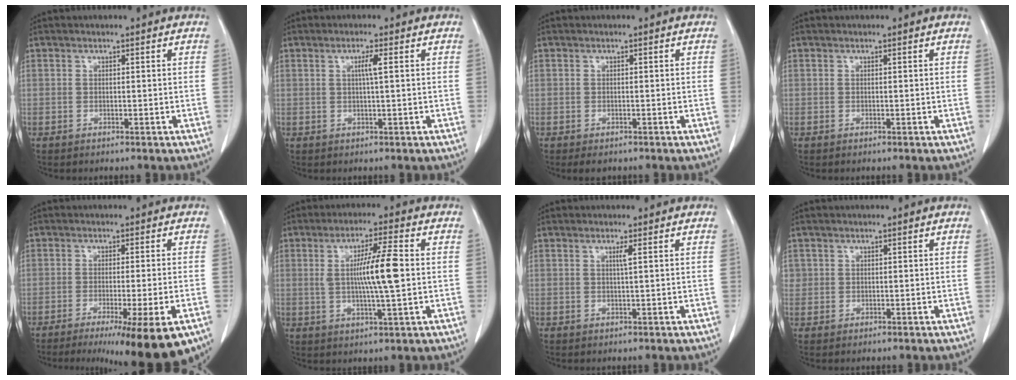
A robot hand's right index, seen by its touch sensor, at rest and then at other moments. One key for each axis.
{"total": 2.0, "fx": 0.4, "fy": -0.4, "fz": 1.9, "tx": -0.035, "ty": 0.001, "tz": 0.006}
{"total": 1.7, "fx": -1.3, "fy": 0.9, "fz": 0.7, "tx": -0.012, "ty": -0.001, "tz": -0.012}
{"total": 0.0}
{"total": 13.5, "fx": -8.9, "fy": 0.2, "fz": 10.2, "tx": -0.102, "ty": -0.032, "tz": -0.128}
{"total": 8.9, "fx": 0.6, "fy": 0.3, "fz": 8.8, "tx": -0.155, "ty": -0.001, "tz": 0.011}
{"total": 1.1, "fx": 0.4, "fy": -0.3, "fz": 1.0, "tx": -0.024, "ty": -0.002, "tz": 0.008}
{"total": 1.3, "fx": 0.4, "fy": 1.3, "fz": 0.0, "tx": 0.014, "ty": 0.004, "tz": 0.003}